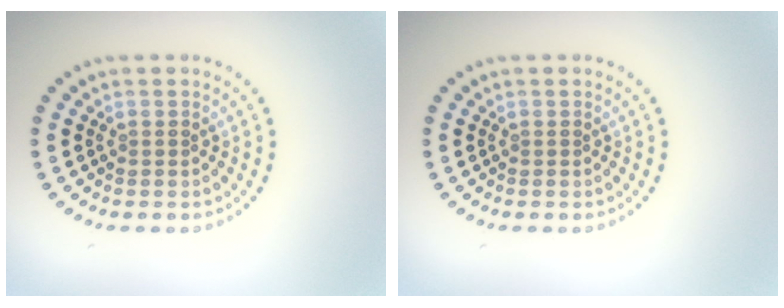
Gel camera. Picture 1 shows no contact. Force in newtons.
{"total": 0.0}